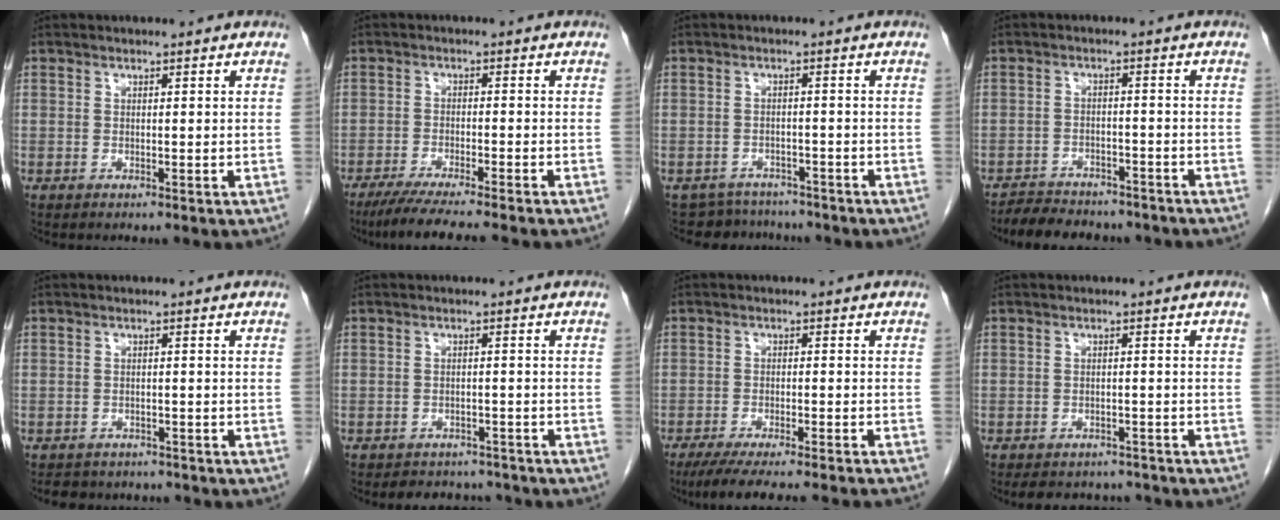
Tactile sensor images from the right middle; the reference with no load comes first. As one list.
[{"total": 9.4, "force": [-7.9, -0.6, 5.0], "torque": [-0.065, -0.027, -0.122]}, {"total": 5.4, "force": [-4.9, 2.2, -0.6], "torque": [0.013, 0.014, -0.065]}, {"total": 10.1, "force": [-9.0, 3.4, 3.1], "torque": [-0.050, 0.006, -0.121]}, {"total": 6.4, "force": [-5.8, 2.6, 1.0], "torque": [-0.013, 0.001, -0.072]}, {"total": 6.4, "force": [-5.9, 2.4, 0.8], "torque": [-0.004, 0.006, -0.072]}, {"total": 15.2, "force": [-13.6, 0.3, 6.8], "torque": [-0.098, -0.031, -0.187]}, {"total": 8.0, "force": [-7.2, 2.8, 1.7], "torque": [-0.020, 0.007, -0.088]}]